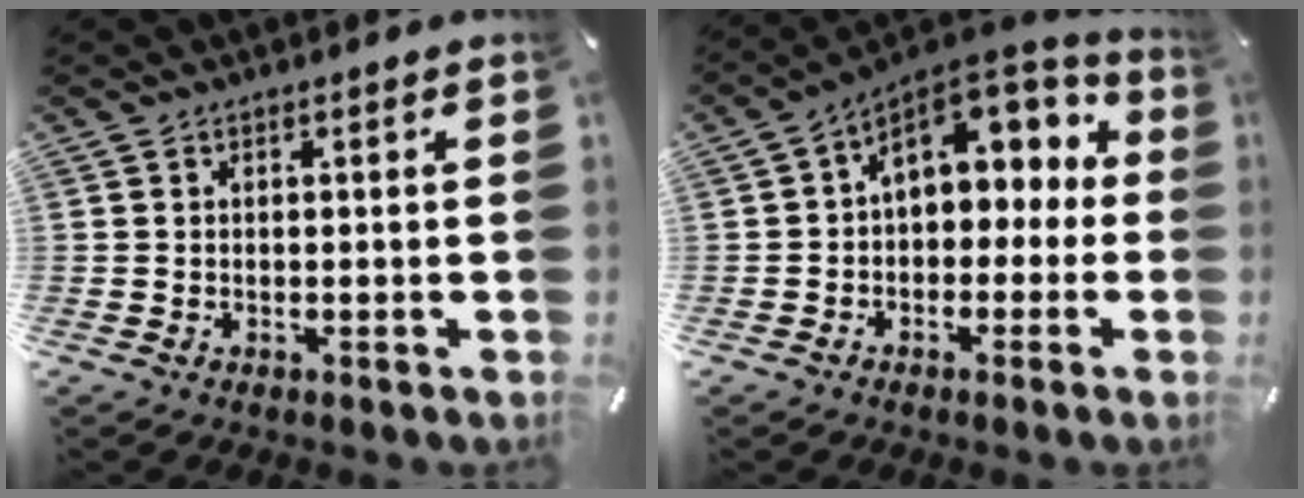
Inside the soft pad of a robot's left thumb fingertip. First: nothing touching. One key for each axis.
{"total": 9.5, "fx": 3.8, "fy": 7.0, "fz": 5.1, "tx": -0.073, "ty": -0.024, "tz": 0.071}